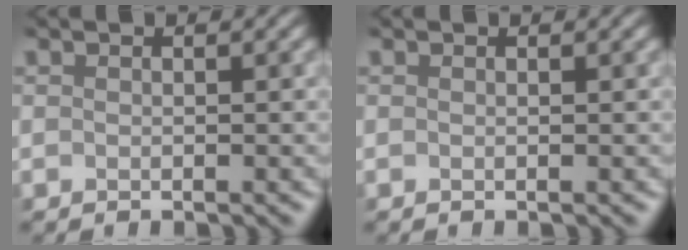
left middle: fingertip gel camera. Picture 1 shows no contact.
{"total": 0.0}